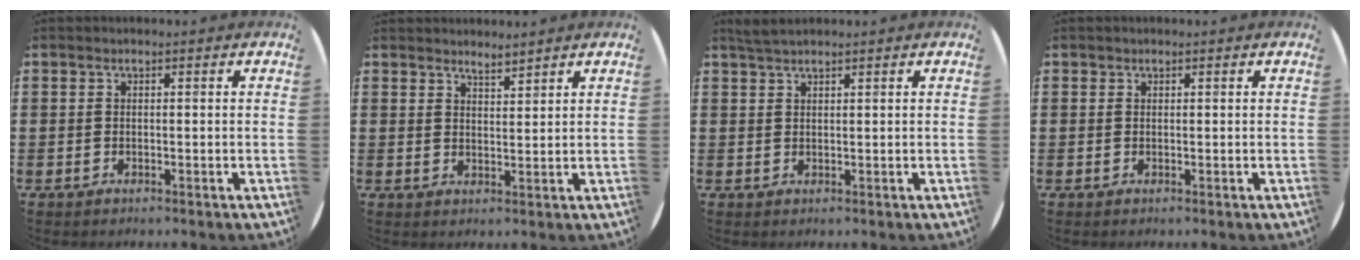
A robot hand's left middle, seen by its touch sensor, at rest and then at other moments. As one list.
[{"total": 2.5, "force": [2.5, -0.2, -0.3], "torque": [0.003, -0.009, 0.047]}, {"total": 1.8, "force": [1.7, 0.2, 0.7], "torque": [-0.017, 0.002, 0.031]}, {"total": 0.0}]